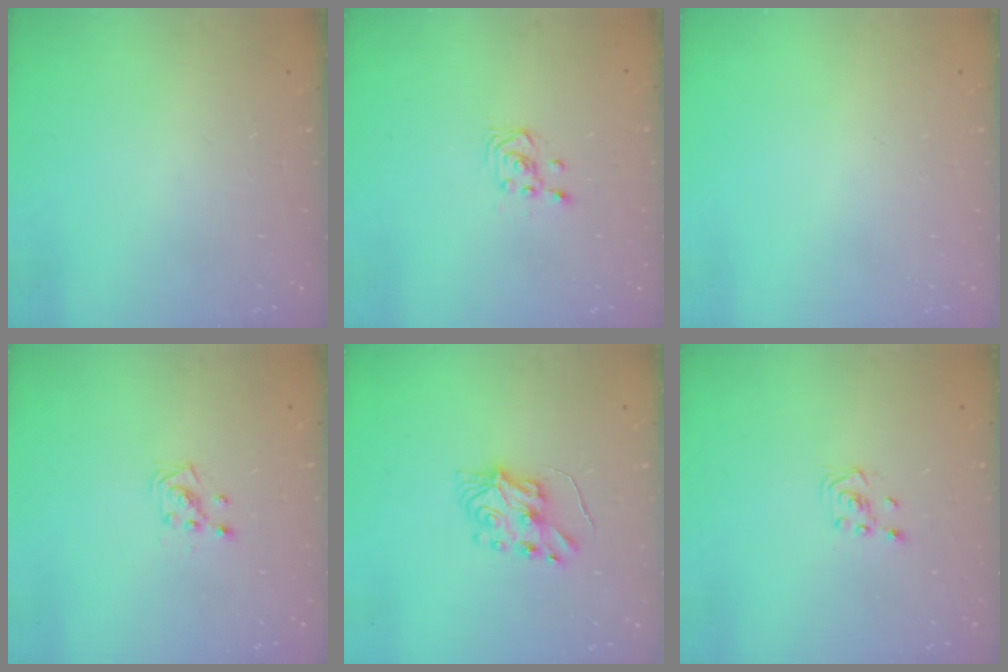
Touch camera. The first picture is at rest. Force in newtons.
{"total": 3.5, "press": 3.4, "slide": 0.8}
{"total": 0.0}
{"total": 3.3, "press": 3.2, "slide": 0.5}
{"total": 7.3, "press": 7.3, "slide": 0.7}
{"total": 2.3, "press": 2.2, "slide": 0.8}